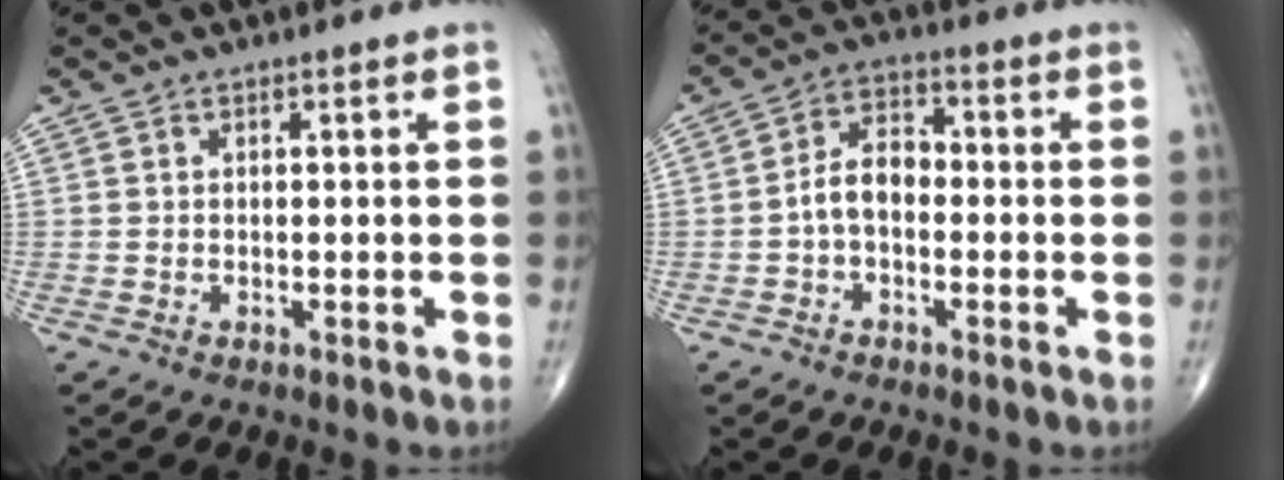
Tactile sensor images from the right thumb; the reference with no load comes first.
{"total": 6.4, "force": [-1.2, 4.1, 4.7], "torque": [-0.070, 0.028, -0.034]}